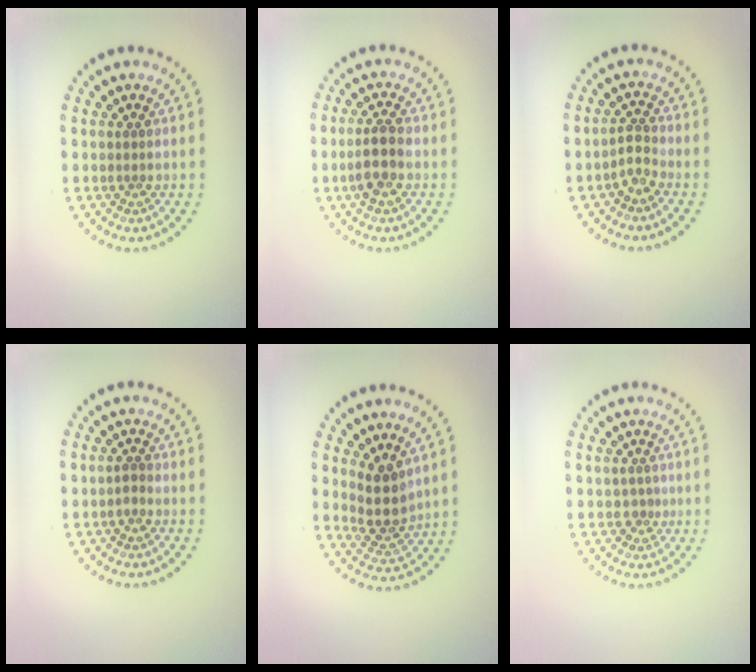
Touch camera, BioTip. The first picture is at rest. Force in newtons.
{"total": 2.9, "press": 2.8, "slide": 1.0}
{"total": 1.7, "press": 1.3, "slide": 1.2}
{"total": 0.7, "press": 0.7, "slide": 0.2}
{"total": 3.4, "press": 2.8, "slide": 1.9}
{"total": 0.8, "press": 0.4, "slide": 0.7}